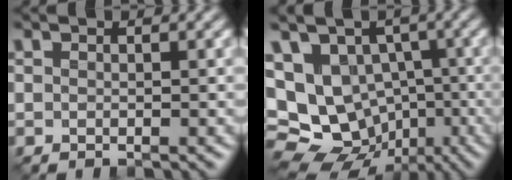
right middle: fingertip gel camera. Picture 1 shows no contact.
{"total": 16.8, "force": [-3.3, 14.5, 7.9], "torque": [-0.175, -0.007, -0.047]}